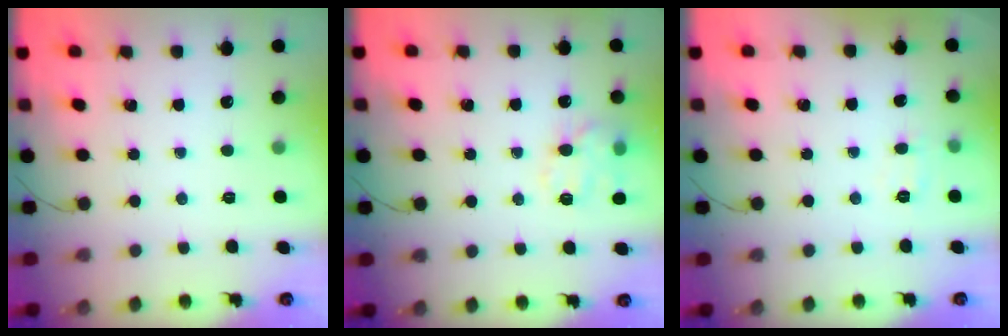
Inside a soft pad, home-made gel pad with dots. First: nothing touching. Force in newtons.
{"total": 11.5, "press": 11.4, "slide": 1.4}
{"total": 5.8, "press": 5.6, "slide": 1.4}